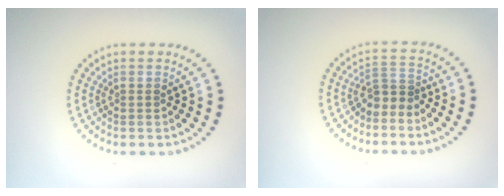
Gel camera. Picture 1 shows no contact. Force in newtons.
{"total": 1.9, "press": 1.2, "slide": 1.5}